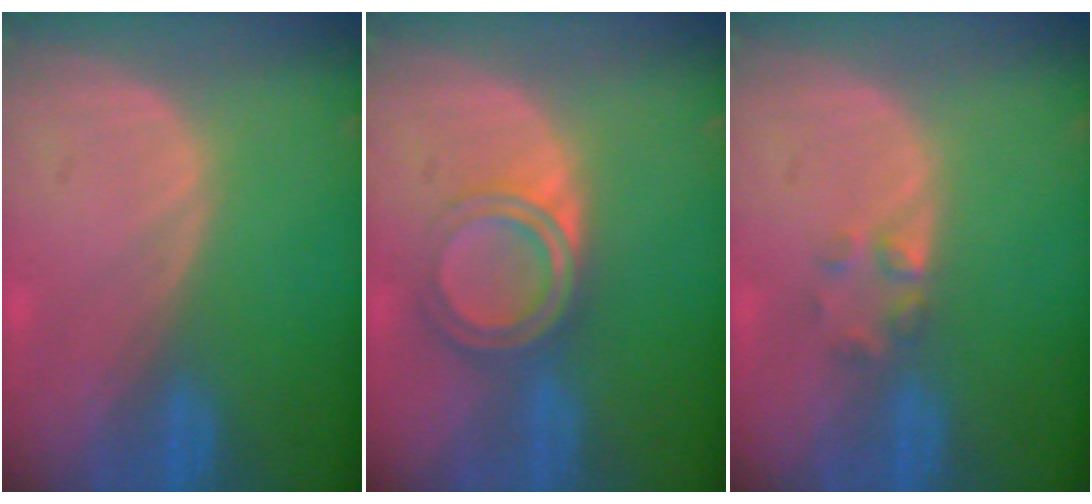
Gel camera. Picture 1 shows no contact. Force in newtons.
{"total": 5.7, "press": 5.0, "slide": 2.8}
{"total": 2.0, "press": 2.0, "slide": 0.2}